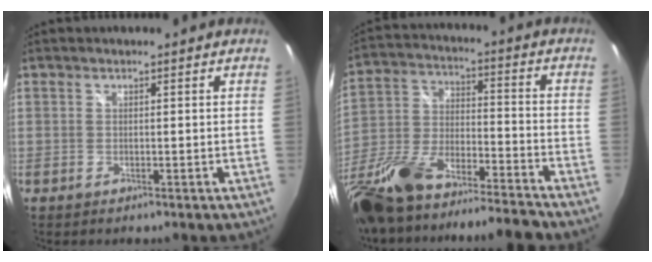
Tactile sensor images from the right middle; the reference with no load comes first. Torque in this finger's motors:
{"motor_torque": [1.25, -0.89, 0.45, 0.21]}